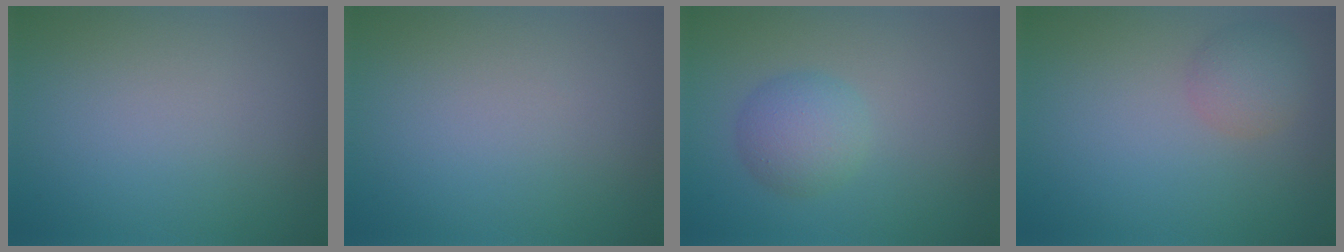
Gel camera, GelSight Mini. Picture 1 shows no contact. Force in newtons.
{"total": 0.0}
{"total": 3.0, "press": 3.0, "slide": 0.0}
{"total": 2.5, "press": 2.5, "slide": 0.1}